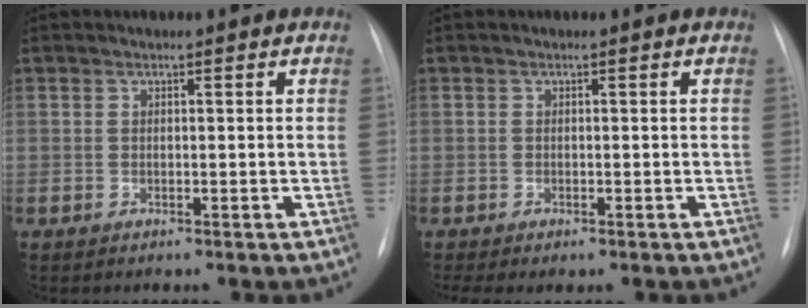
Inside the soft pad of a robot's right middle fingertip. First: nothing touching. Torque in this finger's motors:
{"motor_torque": [0.23, -0.39, -0.04, 0.01]}